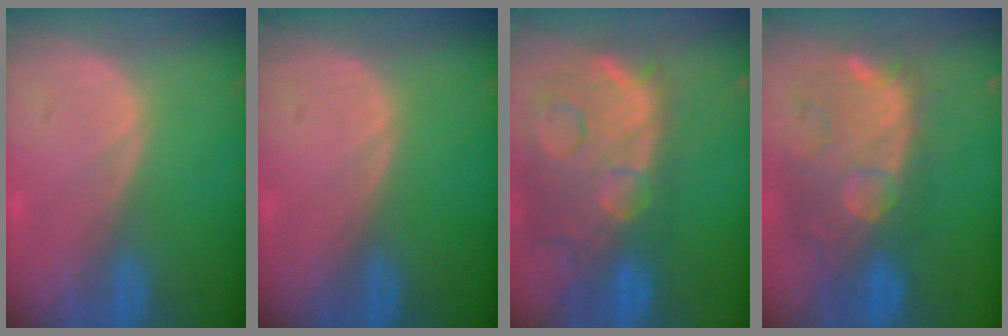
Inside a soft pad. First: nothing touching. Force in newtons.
{"total": 0.0}
{"total": 14.8, "press": 12.1, "slide": 8.6}
{"total": 11.7, "press": 10.7, "slide": 4.8}